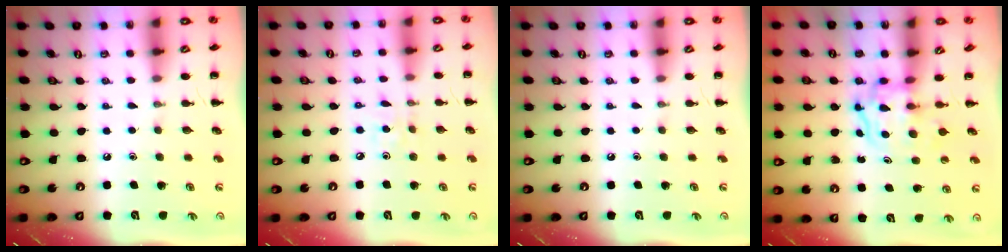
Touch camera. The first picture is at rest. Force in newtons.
{"total": 2.1, "press": 2.0, "slide": 0.6}
{"total": 0.0}
{"total": 3.5, "press": 3.5, "slide": 0.4}